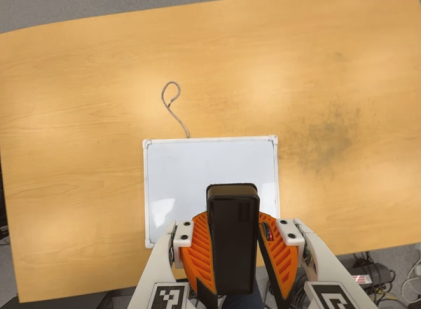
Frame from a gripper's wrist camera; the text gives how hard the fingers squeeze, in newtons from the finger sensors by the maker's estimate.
{"total": 8.6, "left": 8.5, "right": 8.6}